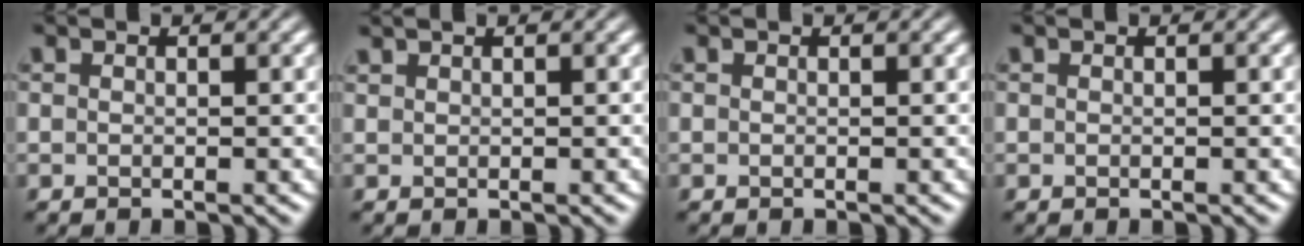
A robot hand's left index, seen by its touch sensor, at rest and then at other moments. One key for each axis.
{"total": 1.3, "fx": 1.0, "fy": 0.6, "fz": 0.6, "tx": -0.007, "ty": 0.003, "tz": 0.007}
{"total": 0.0}
{"total": 0.0}